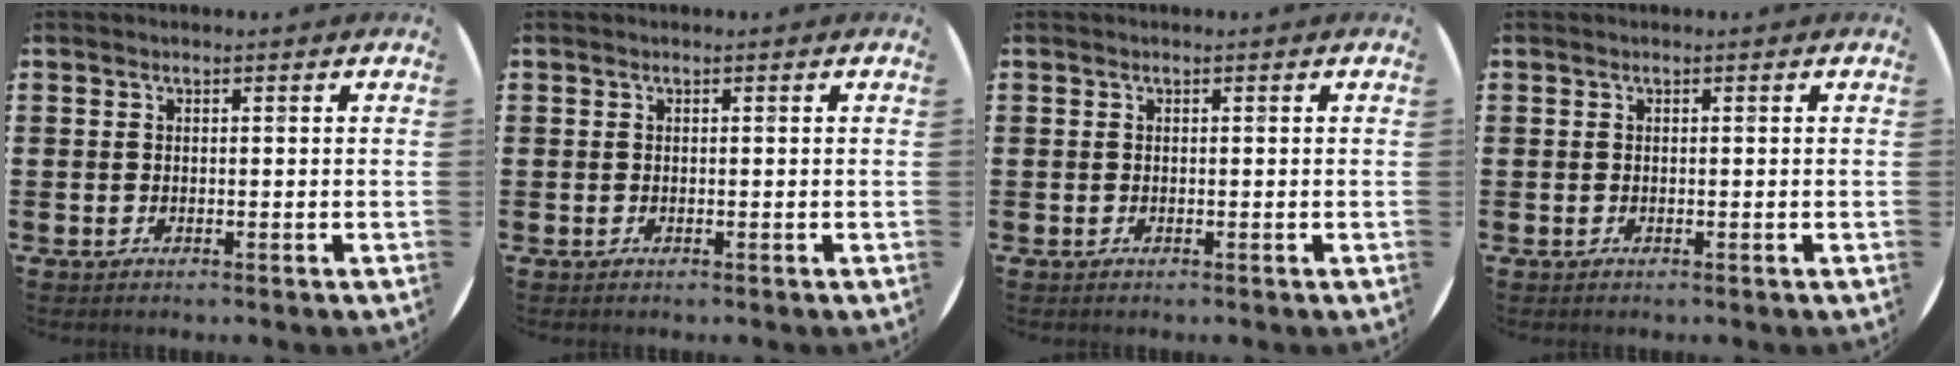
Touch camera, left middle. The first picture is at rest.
{"total": 0.0}
{"total": 0.0}
{"total": 0.0}